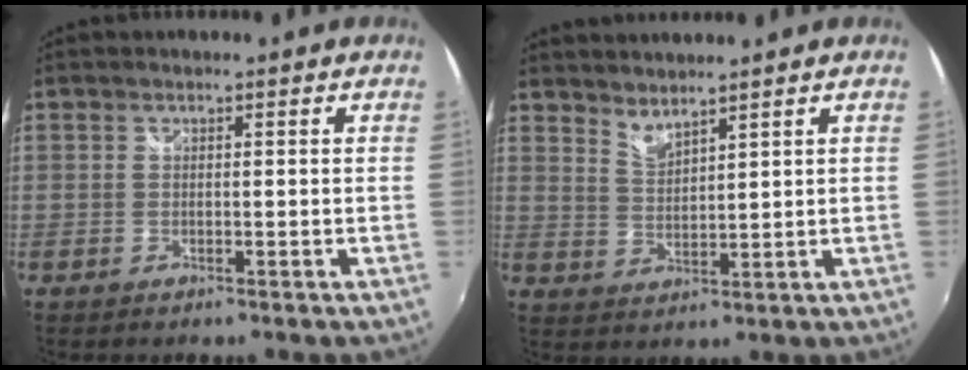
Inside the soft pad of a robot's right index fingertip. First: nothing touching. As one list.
[{"total": 3.7, "force": [3.5, 0.2, 1.1], "torque": [-0.017, -0.004, 0.063]}]